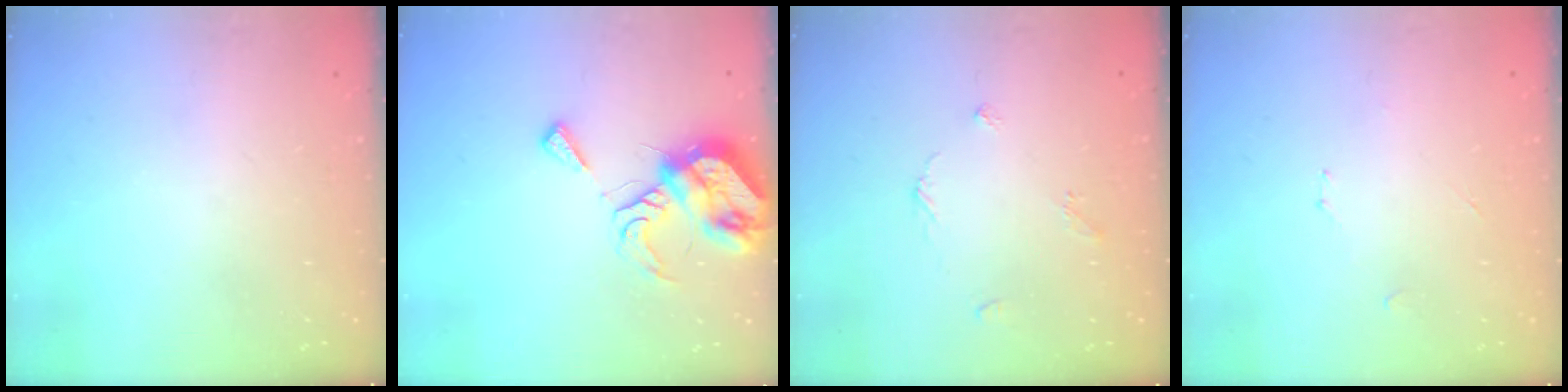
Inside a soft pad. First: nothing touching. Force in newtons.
{"total": 10.2, "press": 10.2, "slide": 1.1}
{"total": 2.9, "press": 2.9, "slide": 0.4}
{"total": 3.3, "press": 3.3, "slide": 0.4}